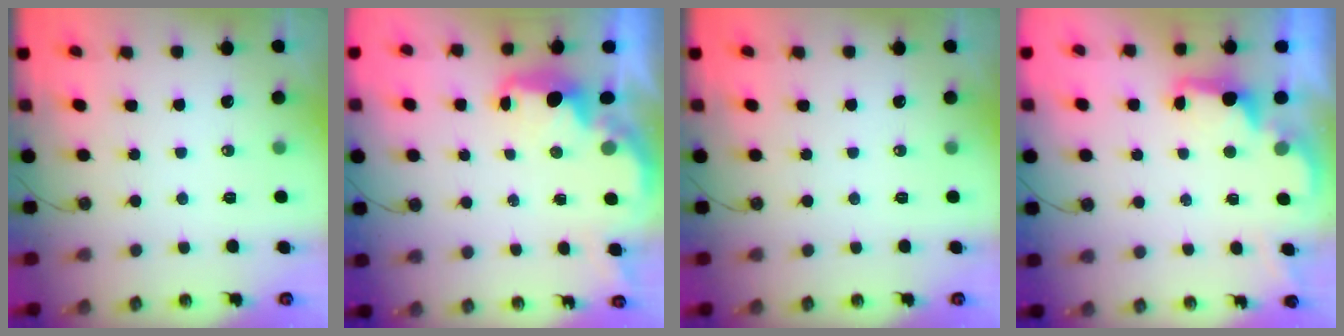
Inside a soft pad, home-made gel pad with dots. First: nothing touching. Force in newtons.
{"total": 3.0, "press": 2.9, "slide": 0.6}
{"total": 0.0}
{"total": 3.3, "press": 3.3, "slide": 0.7}